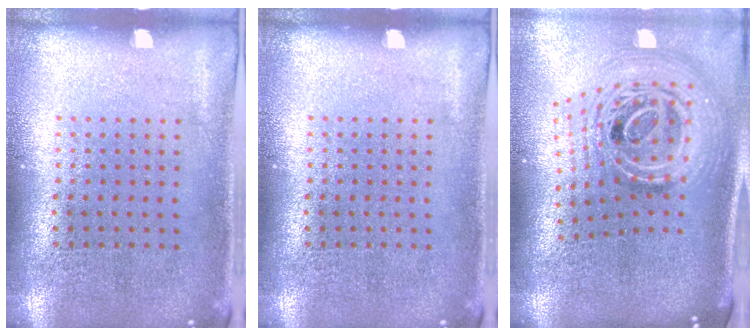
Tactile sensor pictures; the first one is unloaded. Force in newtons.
{"total": 0.0}
{"total": 3.0, "press": 2.0, "slide": 2.2}